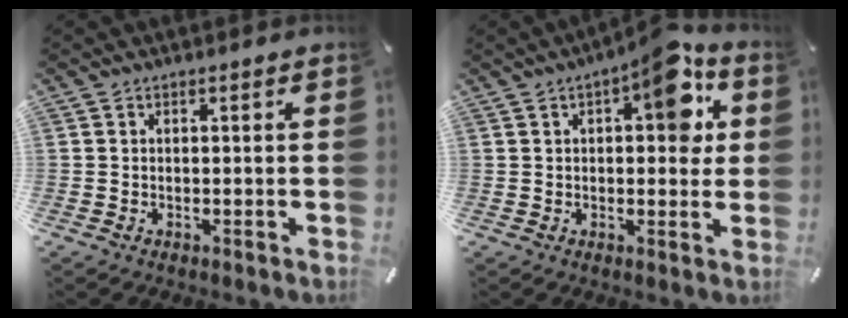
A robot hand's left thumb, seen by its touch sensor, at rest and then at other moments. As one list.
[{"total": 11.3, "force": [4.0, 5.2, 9.2], "torque": [-0.103, -0.018, 0.060]}]